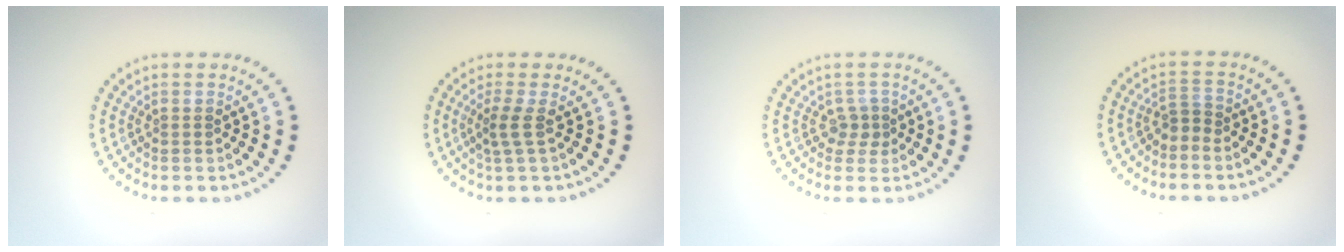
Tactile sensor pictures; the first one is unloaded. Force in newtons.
{"total": 1.9, "press": 1.2, "slide": 1.5}
{"total": 1.6, "press": 1.2, "slide": 1.1}
{"total": 1.4, "press": 0.9, "slide": 1.1}